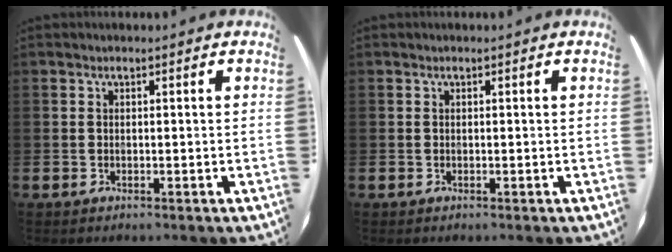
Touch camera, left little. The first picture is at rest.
{"total": 0.0}